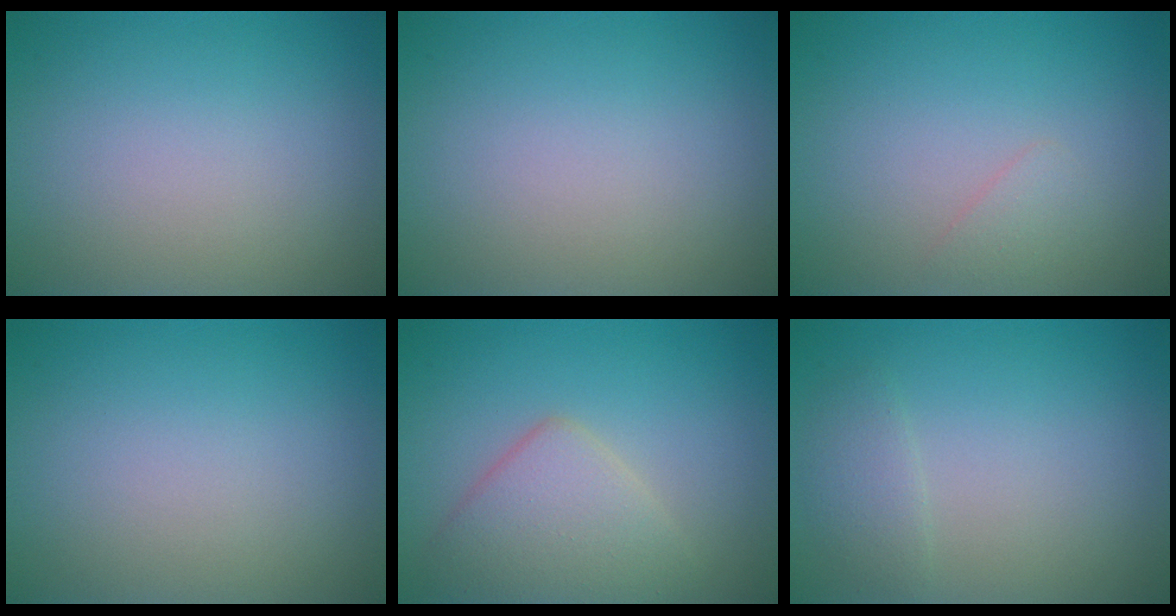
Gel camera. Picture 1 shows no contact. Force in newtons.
{"total": 0.0}
{"total": 0.9, "press": 0.9, "slide": 0.0}
{"total": 0.0}
{"total": 4.4, "press": 4.4, "slide": 0.3}
{"total": 1.5, "press": 1.5, "slide": 0.1}